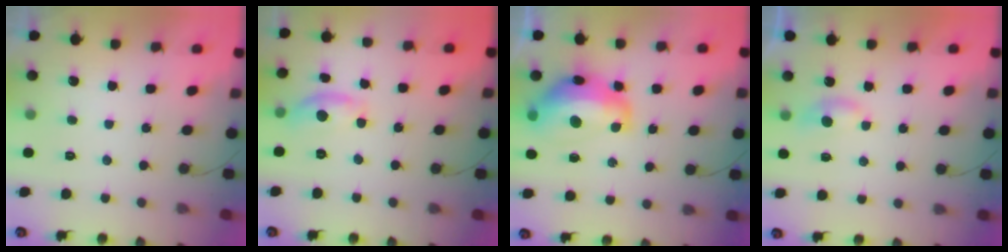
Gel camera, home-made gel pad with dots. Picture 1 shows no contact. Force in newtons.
{"total": 8.7, "press": 8.7, "slide": 0.5}
{"total": 15.3, "press": 15.2, "slide": 1.3}
{"total": 5.3, "press": 5.2, "slide": 0.6}